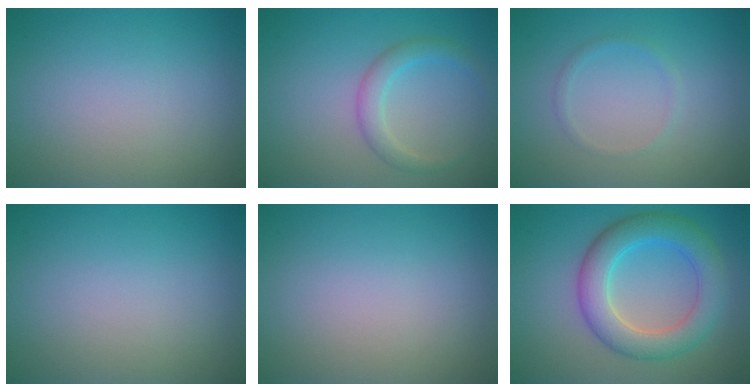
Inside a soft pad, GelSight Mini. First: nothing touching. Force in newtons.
{"total": 2.4, "press": 2.4, "slide": 0.1}
{"total": 0.9, "press": 0.9, "slide": 0.1}
{"total": 0.0}
{"total": 0.0}
{"total": 6.1, "press": 6.1, "slide": 0.2}